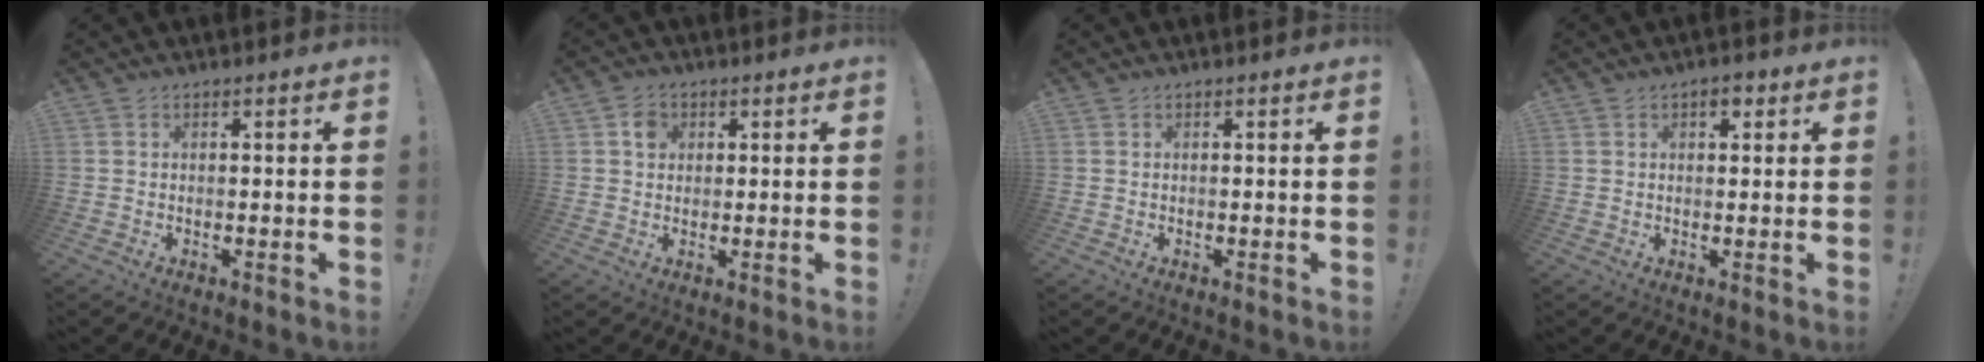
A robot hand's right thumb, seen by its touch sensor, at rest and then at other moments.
{"total": 3.6, "force": [1.1, 3.1, 1.4], "torque": [-0.016, 0.003, 0.016]}
{"total": 0.0}
{"total": 2.8, "force": [1.3, 1.6, 1.9], "torque": [-0.024, 0.000, 0.020]}